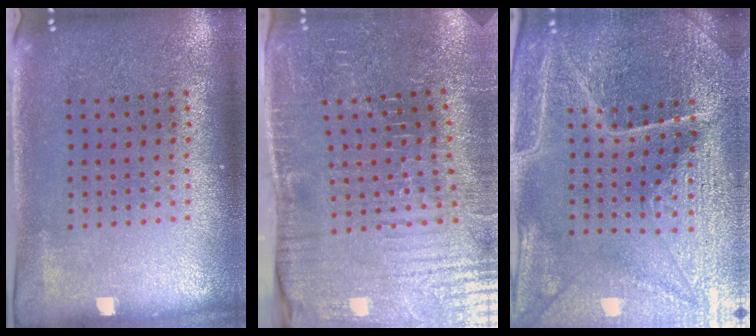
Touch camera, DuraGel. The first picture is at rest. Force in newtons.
{"total": 4.4, "press": 4.4, "slide": 0.5}
{"total": 5.2, "press": 4.9, "slide": 2.0}